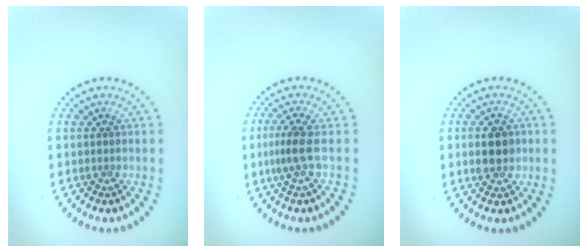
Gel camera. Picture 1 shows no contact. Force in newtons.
{"total": 2.2, "press": 1.5, "slide": 1.6}
{"total": 2.7, "press": 2.7, "slide": 0.2}